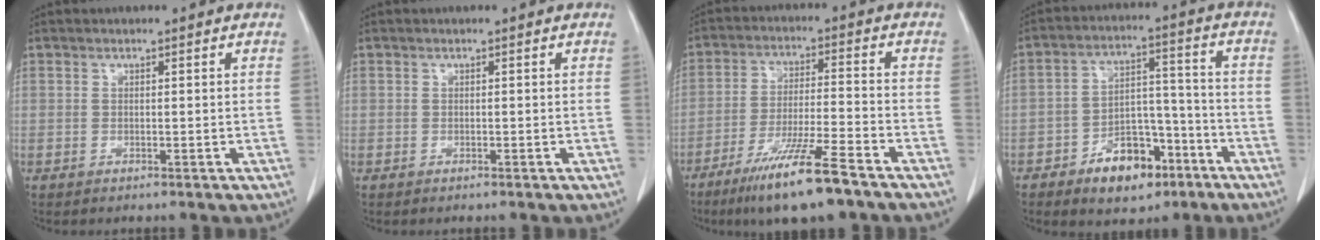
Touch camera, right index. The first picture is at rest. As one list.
[{"total": 0.0}, {"total": 12.0, "force": [-8.3, 0.2, 8.7], "torque": [-0.161, -0.035, -0.149]}, {"total": 10.3, "force": [-6.1, 5.6, 6.2], "torque": [-0.094, 0.023, -0.096]}]